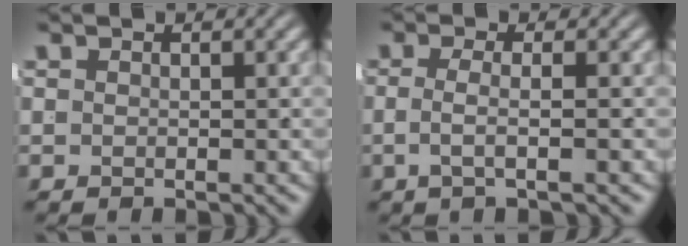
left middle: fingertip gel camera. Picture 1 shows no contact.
{"total": 2.2, "force": [-0.6, -0.3, 2.1], "torque": [-0.038, -0.008, -0.007]}